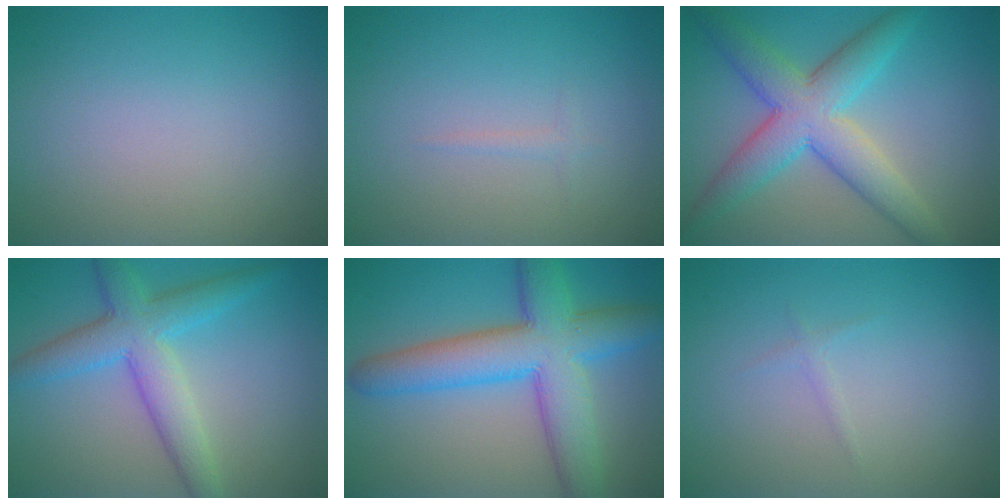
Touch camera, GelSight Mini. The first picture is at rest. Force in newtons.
{"total": 0.6, "press": 0.6, "slide": 0.0}
{"total": 7.2, "press": 7.2, "slide": 0.1}
{"total": 5.6, "press": 5.6, "slide": 0.2}
{"total": 9.3, "press": 9.3, "slide": 0.4}
{"total": 0.6, "press": 0.6, "slide": 0.1}